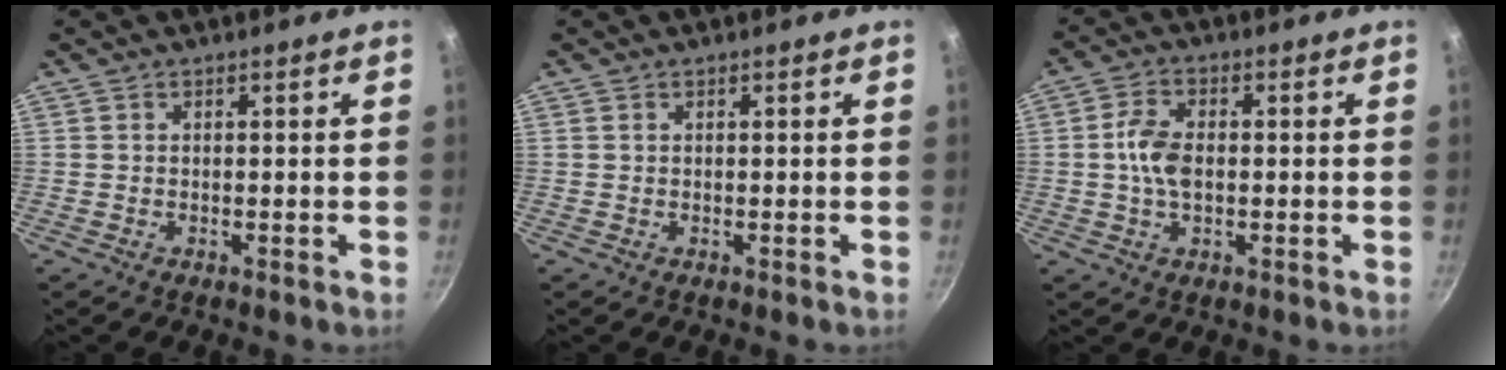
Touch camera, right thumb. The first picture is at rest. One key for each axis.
{"total": 0.0}
{"total": 6.4, "fx": -0.1, "fy": 3.8, "fz": 5.1, "tx": -0.096, "ty": 0.013, "tz": -0.007}